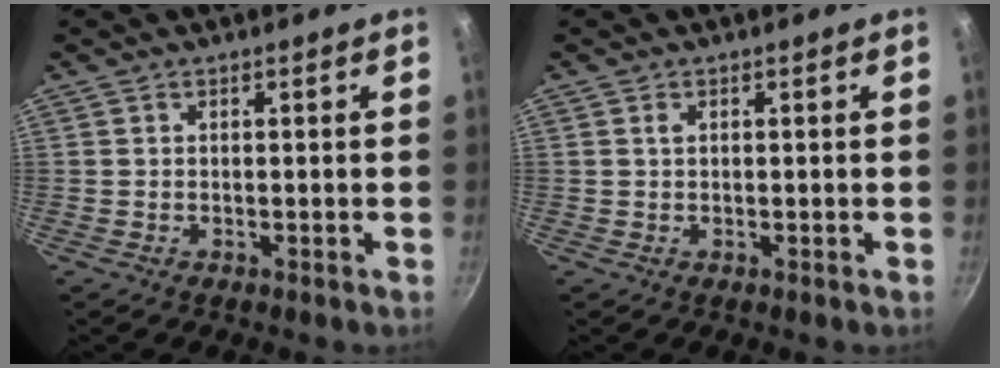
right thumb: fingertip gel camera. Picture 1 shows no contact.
{"total": 0.8, "force": [0.3, 0.5, 0.5], "torque": [-0.008, 0.000, 0.006]}